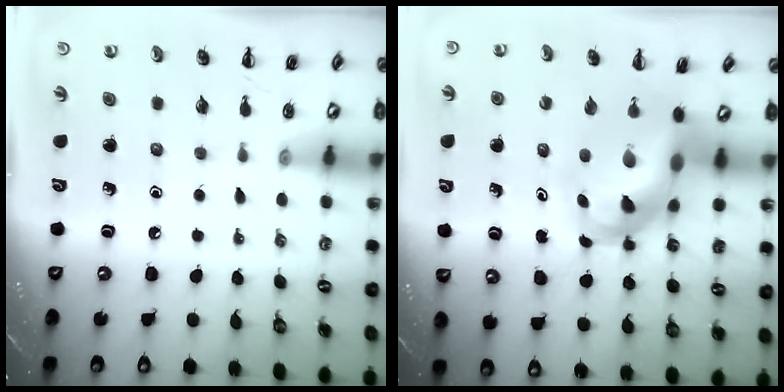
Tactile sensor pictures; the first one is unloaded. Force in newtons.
{"total": 7.9, "press": 7.6, "slide": 2.3}